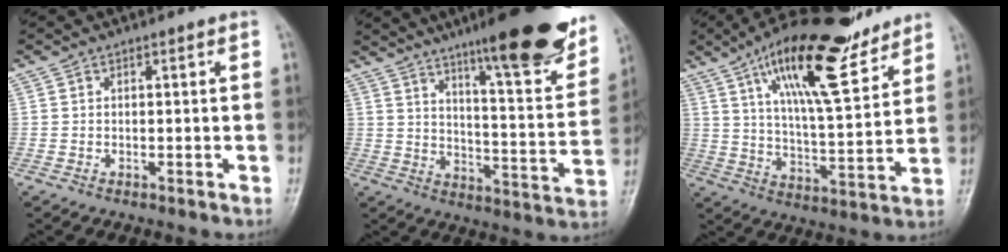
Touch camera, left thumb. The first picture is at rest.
{"total": 23.7, "force": [15.8, 4.4, 17.1], "torque": [-0.213, -0.065, 0.229]}
{"total": 19.1, "force": [12.7, 5.4, 13.2], "torque": [-0.191, -0.058, 0.214]}